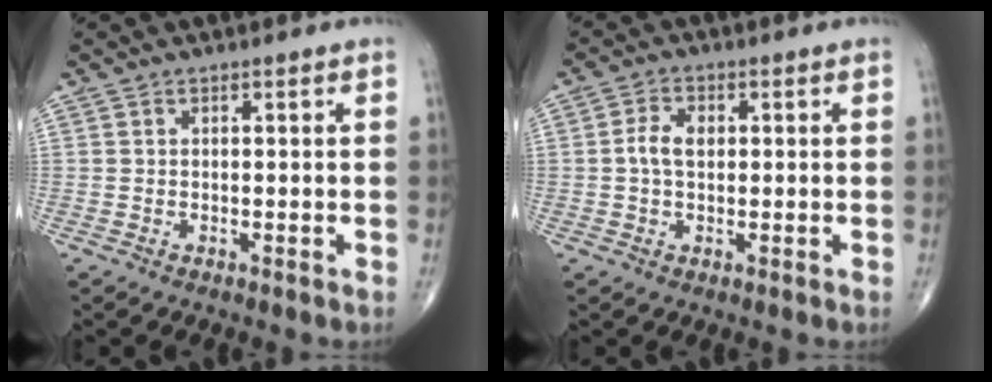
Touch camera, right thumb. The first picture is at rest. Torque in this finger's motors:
{"motor_torque": [0.05, 0.05, 0.14, 0.02, 0.04]}